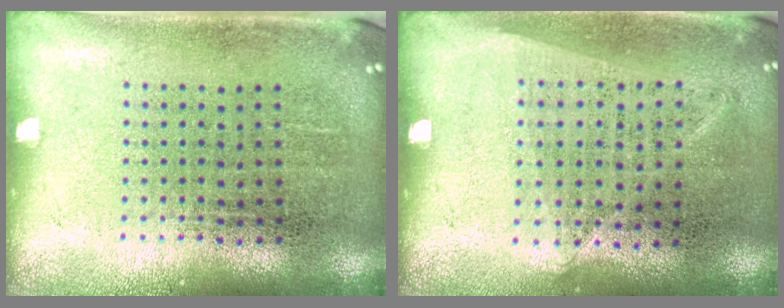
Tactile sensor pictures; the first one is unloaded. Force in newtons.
{"total": 1.0, "press": 0.9, "slide": 0.5}